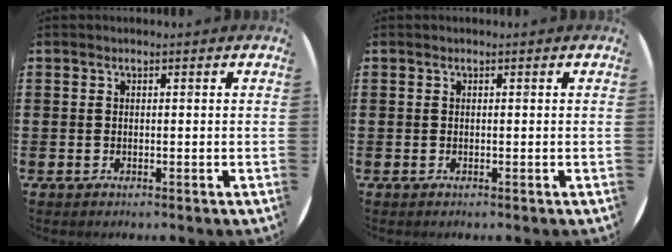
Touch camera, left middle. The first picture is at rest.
{"total": 0.0}